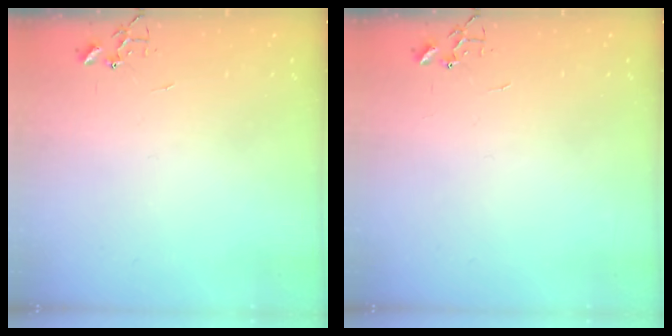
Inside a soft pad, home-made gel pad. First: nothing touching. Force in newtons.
{"total": 0.0}